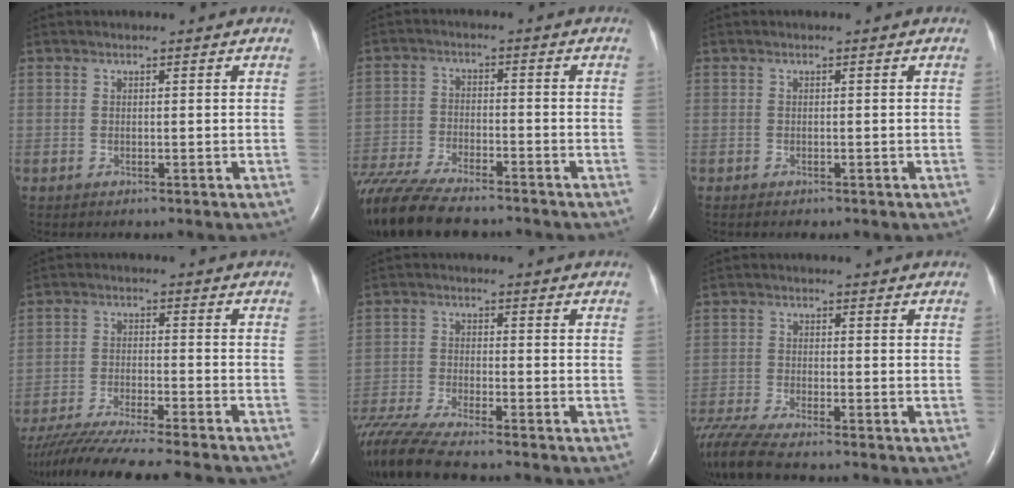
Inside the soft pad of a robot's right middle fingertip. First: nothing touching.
{"total": 15.0, "force": [-12.7, 2.9, 7.4], "torque": [-0.149, -0.028, -0.208]}
{"total": 0.6, "force": [-0.4, 0.2, 0.3], "torque": [-0.009, -0.002, -0.001]}
{"total": 18.7, "force": [-16.6, 0.1, 8.7], "torque": [-0.158, -0.043, -0.257]}
{"total": 10.6, "force": [-9.3, -0.1, 5.0], "torque": [-0.096, -0.026, -0.164]}
{"total": 8.1, "force": [-7.2, -0.2, 3.7], "torque": [-0.077, -0.022, -0.131]}